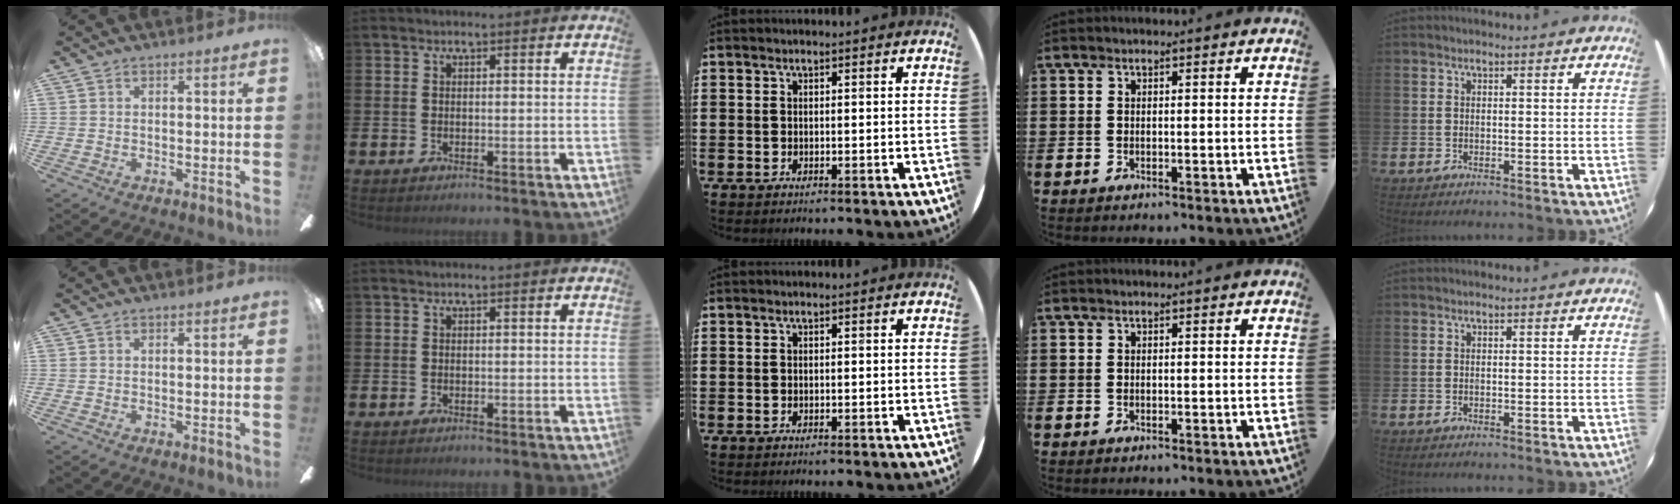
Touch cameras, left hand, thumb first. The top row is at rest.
{}